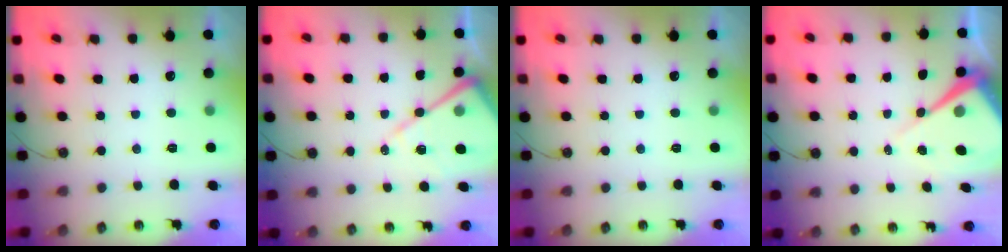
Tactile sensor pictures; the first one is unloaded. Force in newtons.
{"total": 14.2, "press": 14.1, "slide": 1.4}
{"total": 0.0}
{"total": 10.8, "press": 10.7, "slide": 0.7}